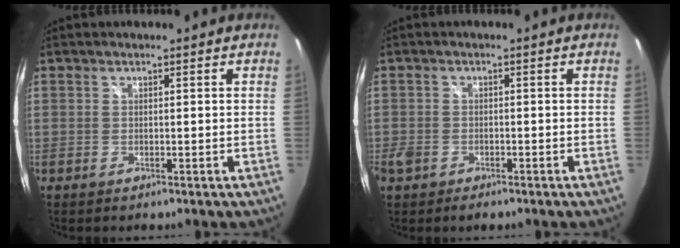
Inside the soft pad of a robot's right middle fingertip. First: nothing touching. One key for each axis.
{"total": 3.8, "fx": -2.3, "fy": 2.2, "fz": 2.0, "tx": -0.050, "ty": -0.007, "tz": -0.043}